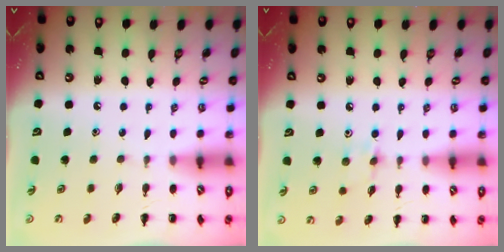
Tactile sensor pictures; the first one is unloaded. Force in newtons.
{"total": 5.9, "press": 5.7, "slide": 1.7}